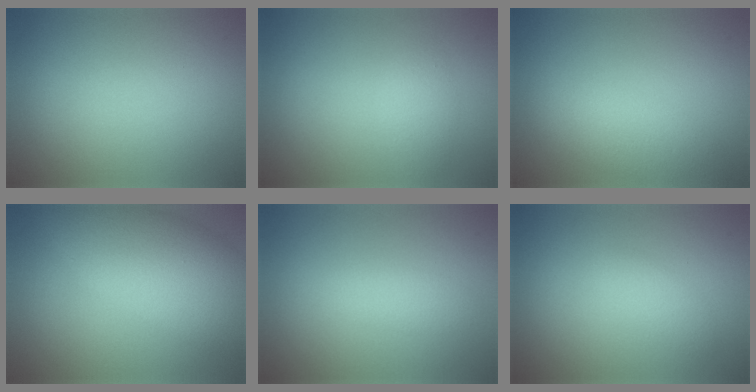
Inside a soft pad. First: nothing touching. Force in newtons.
{"total": 1.5, "press": 1.5, "slide": 0.1}
{"total": 3.8, "press": 3.8, "slide": 0.2}
{"total": 8.4, "press": 8.4, "slide": 0.3}
{"total": 1.5, "press": 1.5, "slide": 0.0}
{"total": 1.4, "press": 1.4, "slide": 0.1}